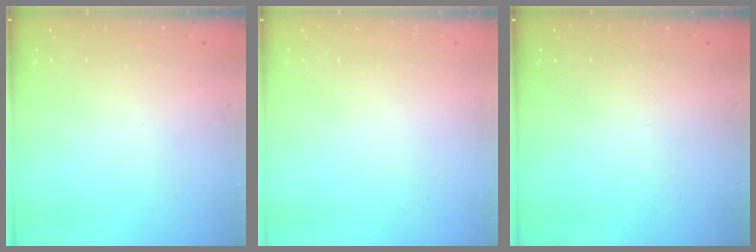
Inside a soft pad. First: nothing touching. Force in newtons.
{"total": 1.5, "press": 1.5, "slide": 0.1}
{"total": 2.5, "press": 2.4, "slide": 0.4}